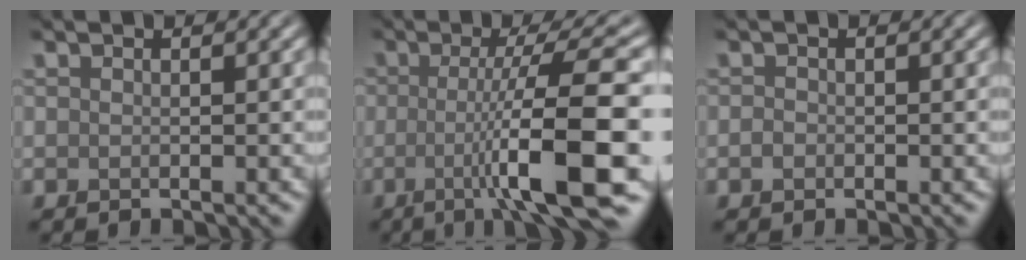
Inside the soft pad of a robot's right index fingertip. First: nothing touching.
{"total": 9.9, "force": [-2.2, 1.5, 9.5], "torque": [-0.135, 0.002, -0.042]}
{"total": 0.7, "force": [-0.3, 0.6, 0.3], "torque": [-0.006, -0.001, -0.008]}